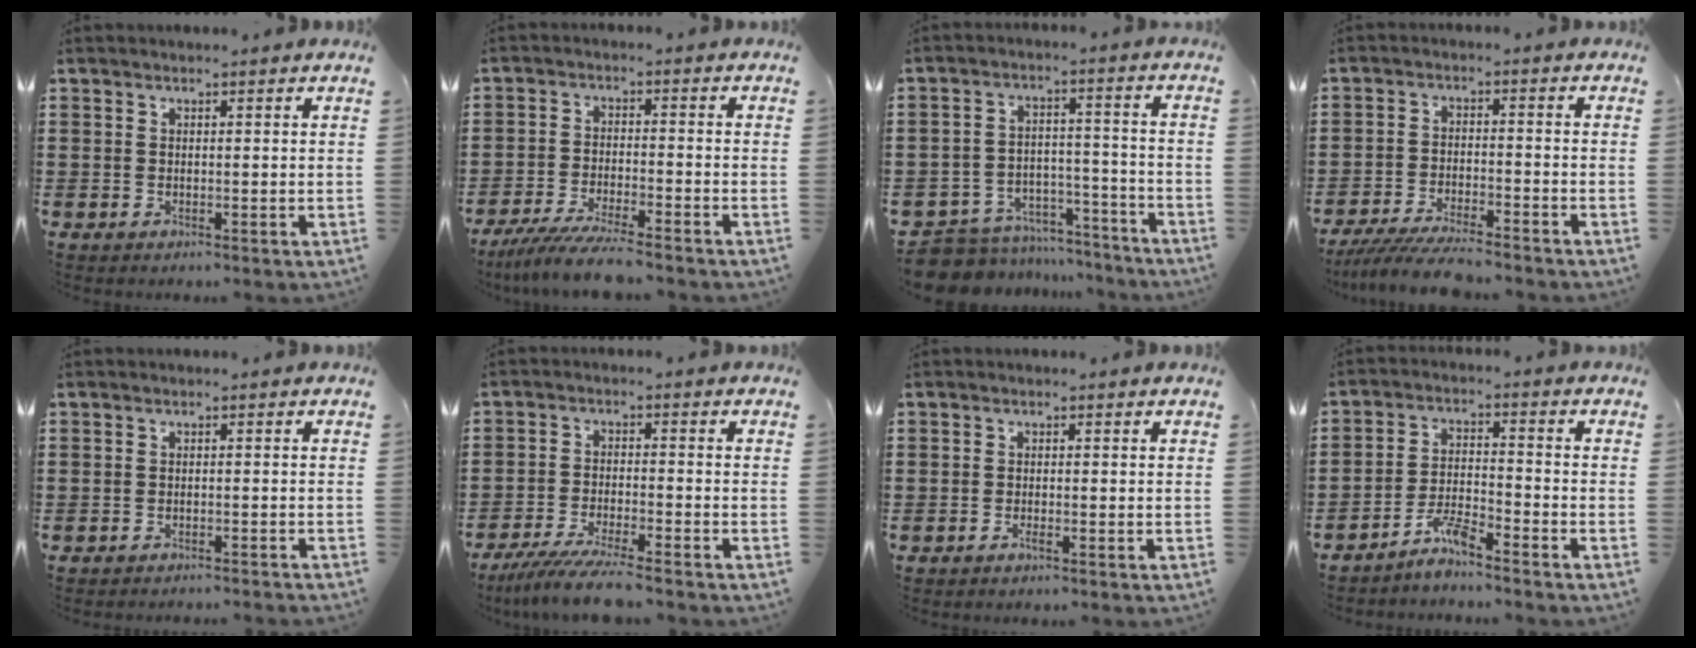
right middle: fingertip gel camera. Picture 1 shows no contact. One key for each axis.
{"total": 6.1, "fx": -5.4, "fy": -0.2, "fz": 2.8, "tx": -0.062, "ty": -0.018, "tz": -0.104}
{"total": 7.2, "fx": -7.0, "fy": 1.7, "fz": 0.5, "tx": -0.015, "ty": 0.019, "tz": -0.140}
{"total": 5.7, "fx": -5.3, "fy": 0.3, "fz": 2.0, "tx": -0.051, "ty": -0.012, "tz": -0.107}
{"total": 1.0, "fx": -1.0, "fy": -0.1, "fz": 0.1, "tx": -0.004, "ty": 0.001, "tz": -0.020}
{"total": 6.1, "fx": -5.4, "fy": -0.2, "fz": 2.7, "tx": -0.061, "ty": -0.018, "tz": -0.105}
{"total": 0.8, "fx": -0.5, "fy": 0.1, "fz": 0.6, "tx": -0.012, "ty": -0.003, "tz": -0.009}
{"total": 4.8, "fx": -4.4, "fy": 0.3, "fz": 2.1, "tx": -0.052, "ty": 0.001, "tz": -0.090}